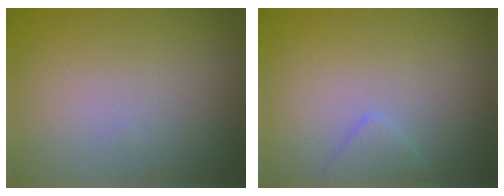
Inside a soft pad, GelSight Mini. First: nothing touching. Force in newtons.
{"total": 1.4, "press": 1.4, "slide": 0.1}